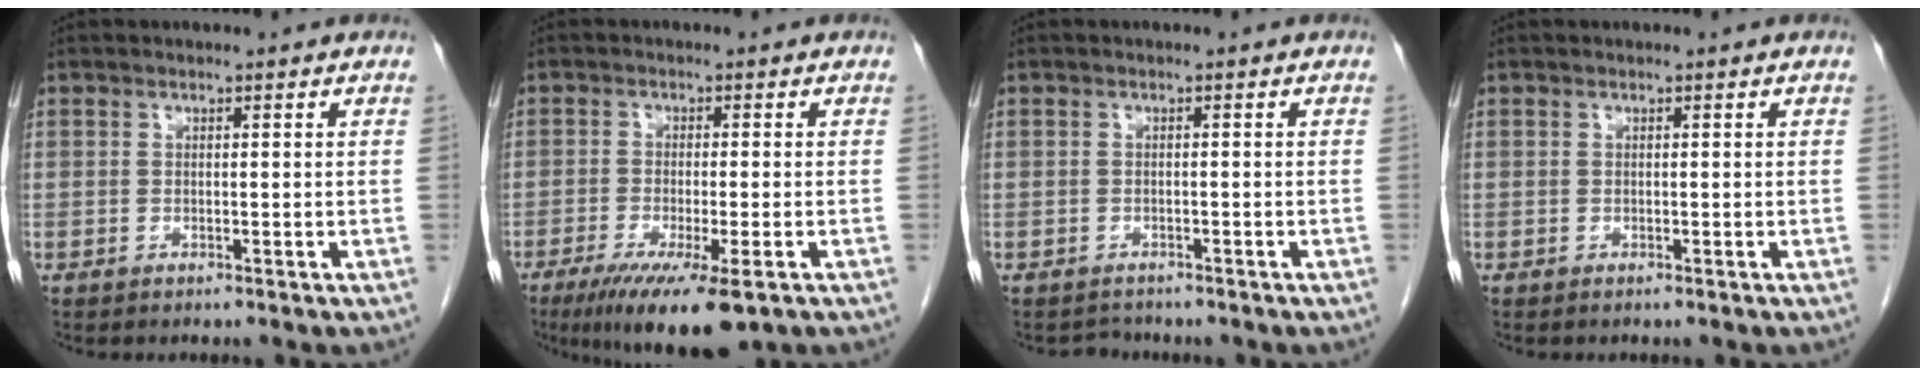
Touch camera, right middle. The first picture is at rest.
{"total": 11.4, "force": [-7.1, 1.8, 8.7], "torque": [-0.139, -0.029, -0.112]}
{"total": 1.8, "force": [-1.6, 0.8, -0.2], "torque": [-0.002, -0.002, -0.025]}
{"total": 0.0}